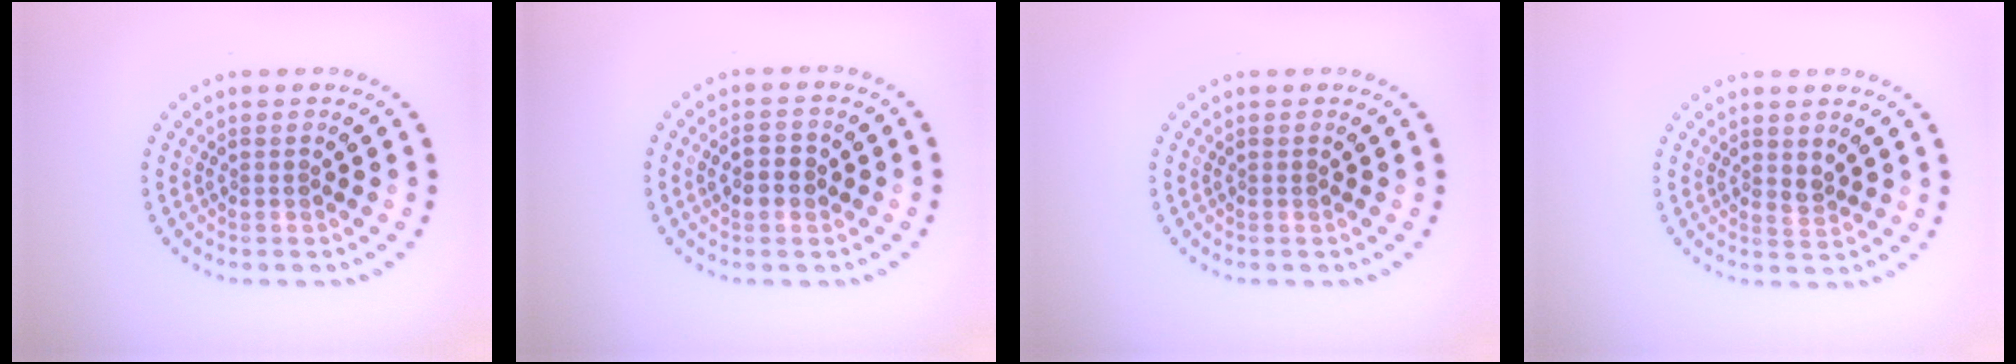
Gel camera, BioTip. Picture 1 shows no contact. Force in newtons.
{"total": 2.6, "press": 2.6, "slide": 0.0}
{"total": 0.0}
{"total": 1.0, "press": 0.8, "slide": 0.6}